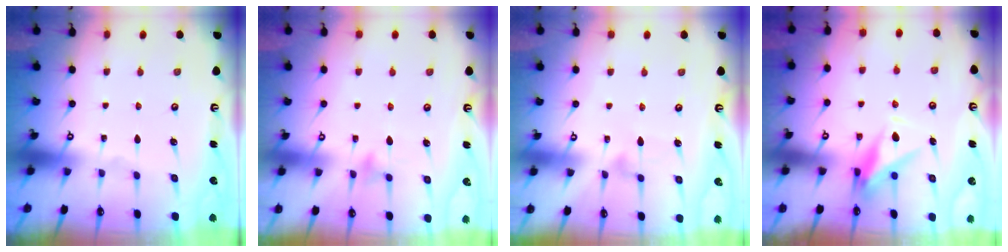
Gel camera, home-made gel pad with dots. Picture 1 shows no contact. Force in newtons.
{"total": 6.3, "press": 6.3, "slide": 0.4}
{"total": 6.6, "press": 6.6, "slide": 0.4}
{"total": 7.9, "press": 7.7, "slide": 1.7}